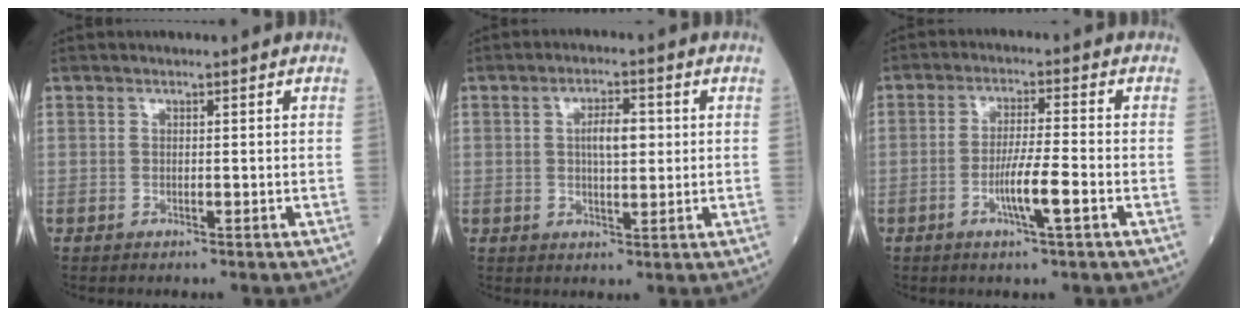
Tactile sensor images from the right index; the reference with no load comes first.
{"total": 4.9, "force": [0.8, 1.6, 4.6], "torque": [-0.078, 0.008, 0.014]}
{"total": 5.9, "force": [-2.2, -0.1, 5.5], "torque": [-0.099, -0.006, -0.042]}